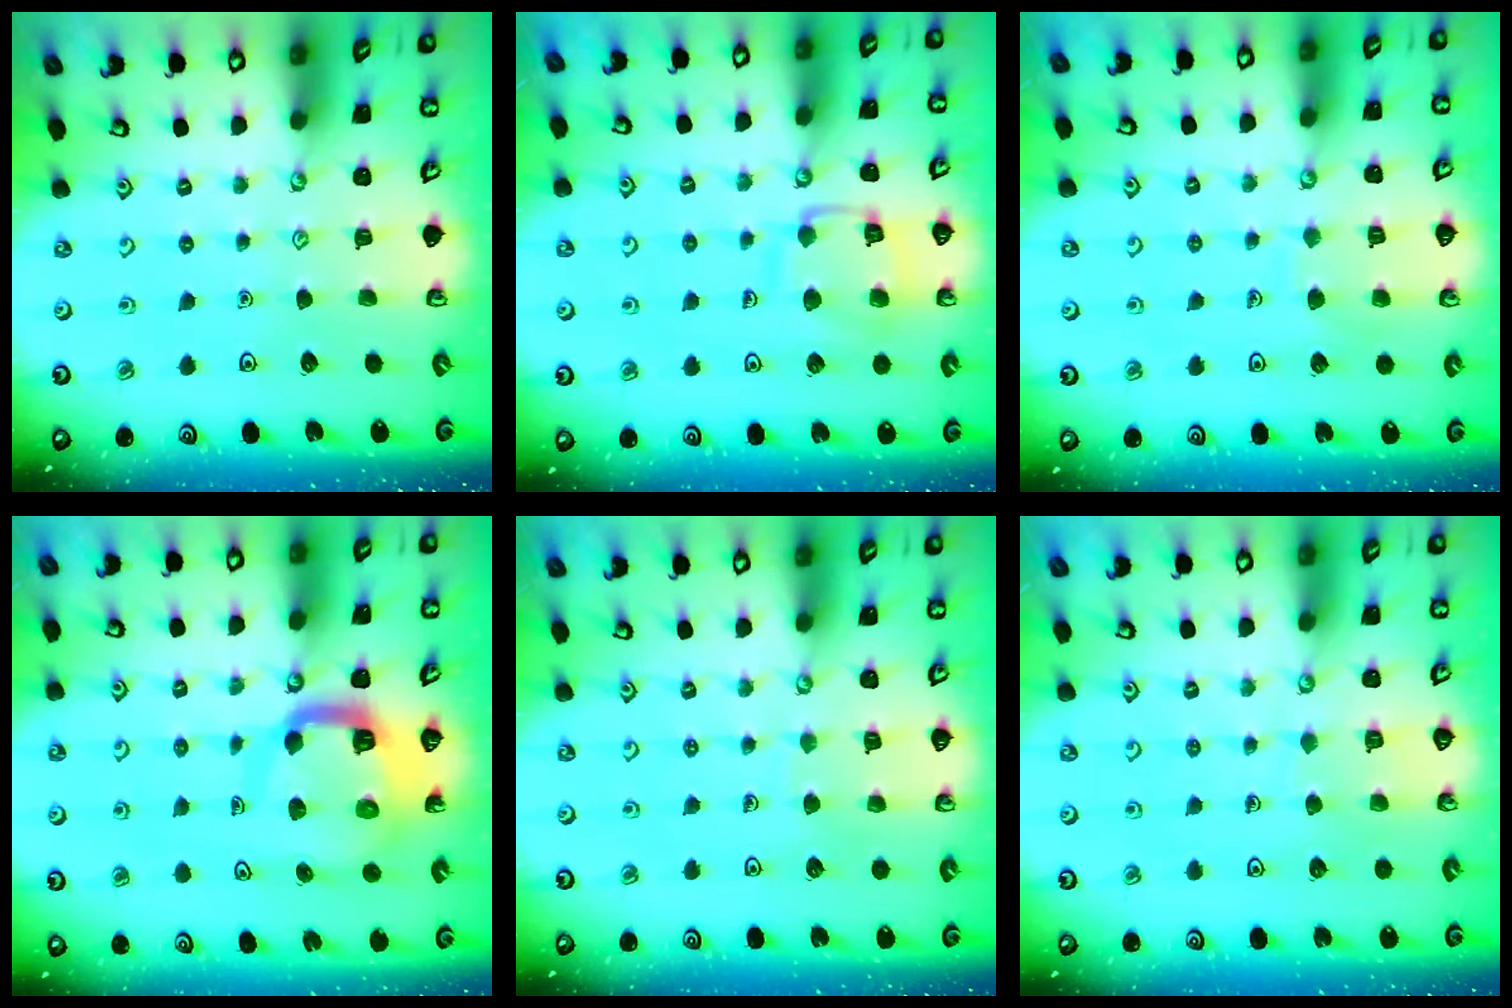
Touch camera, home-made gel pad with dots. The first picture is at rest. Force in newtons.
{"total": 11.2, "press": 11.2, "slide": 1.0}
{"total": 6.2, "press": 6.1, "slide": 0.7}
{"total": 10.2, "press": 10.1, "slide": 1.4}
{"total": 5.4, "press": 5.4, "slide": 0.4}
{"total": 6.5, "press": 6.5, "slide": 0.4}